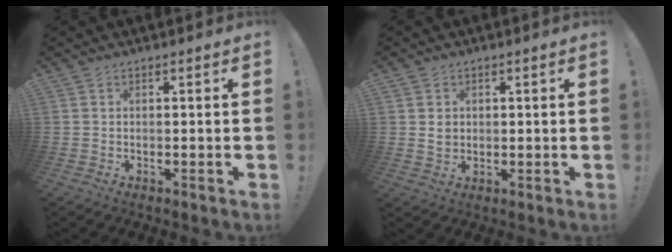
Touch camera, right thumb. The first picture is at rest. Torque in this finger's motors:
{"motor_torque": [-0.45, 0.07, 0.08, 0.33, -0.01]}